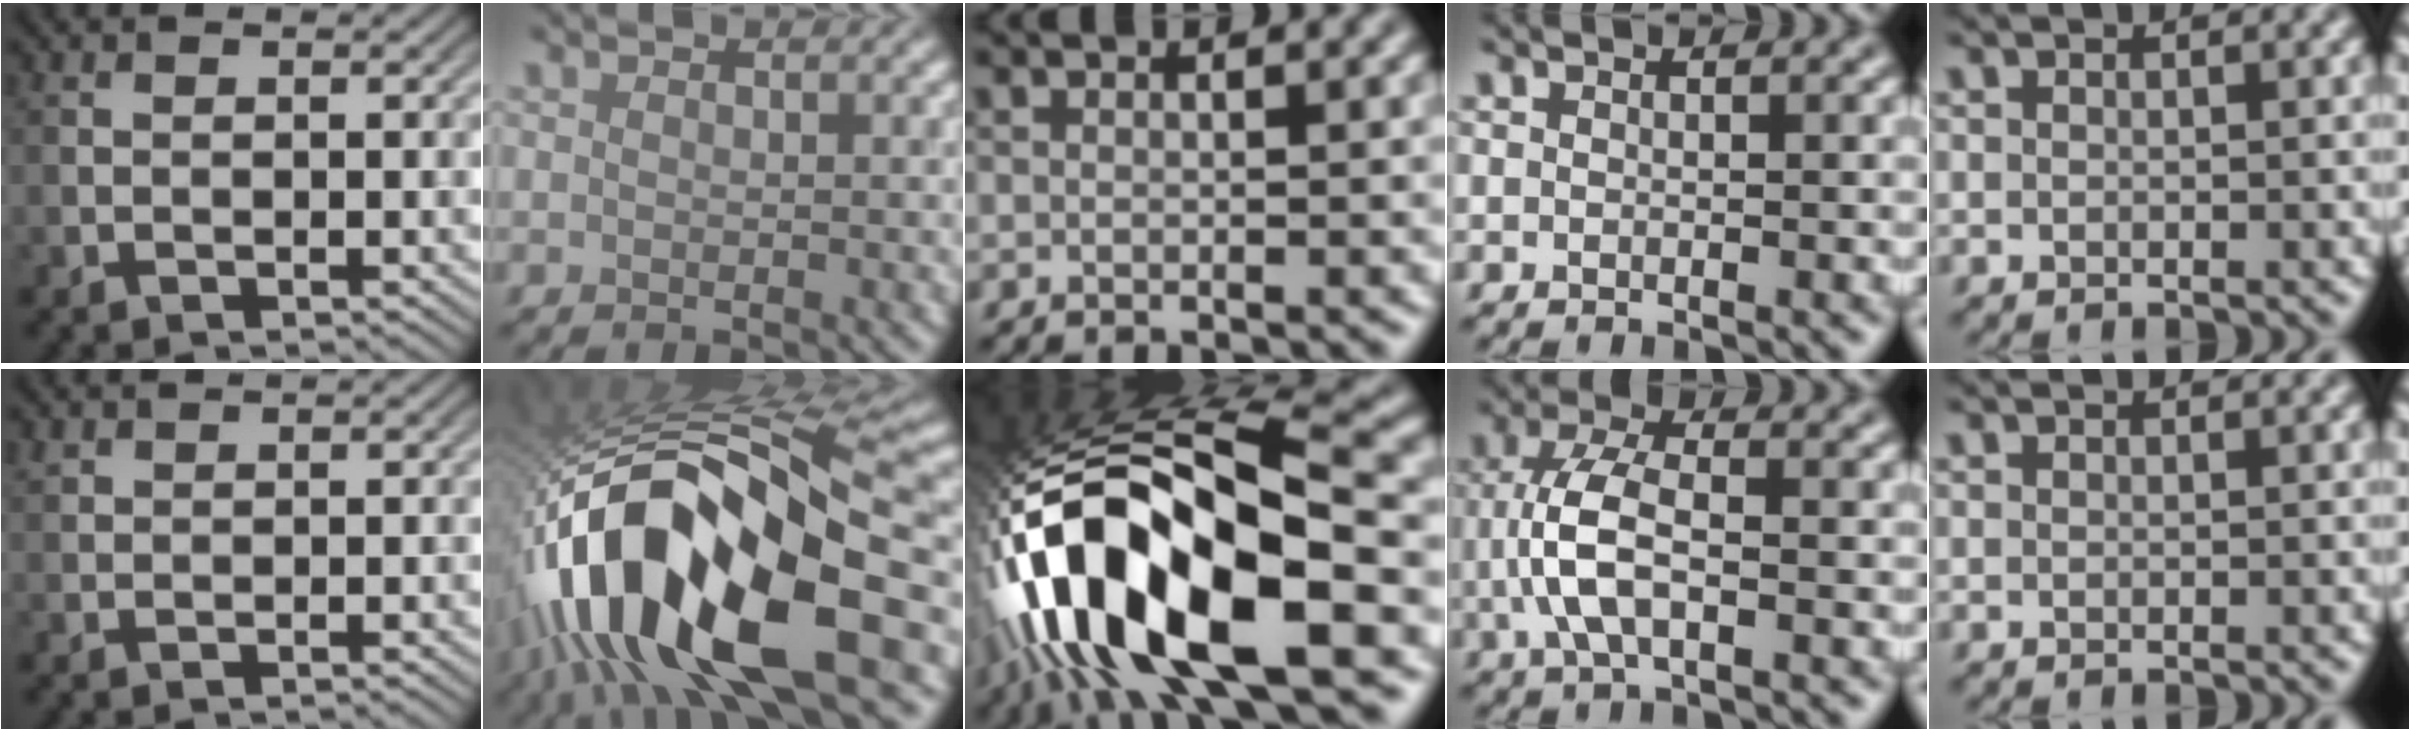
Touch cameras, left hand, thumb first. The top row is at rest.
{"thumb": {"total": 0.7, "force": [0.7, 0.2, 0.1], "torque": [-0.005, 0.001, 0.018]}, "index": {"total": 18.7, "force": [-5.2, 6.8, 16.6], "torque": [-0.301, 0.030, -0.084]}, "middle": {"total": 16.6, "force": [-5.3, 6.0, 14.6], "torque": [-0.269, 0.017, -0.089]}, "ring": {"total": 5.3, "force": [-0.7, 2.4, 4.6], "torque": [-0.105, 0.006, -0.016]}}